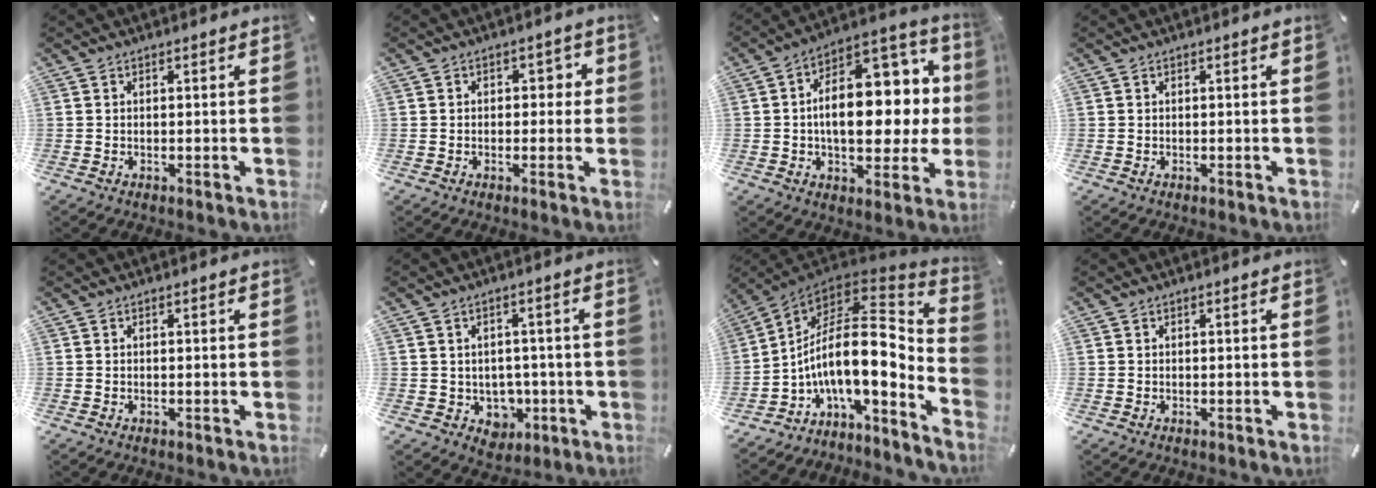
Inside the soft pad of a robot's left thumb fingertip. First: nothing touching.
{"total": 3.1, "force": [-0.2, 2.4, 1.9], "torque": [-0.016, 0.003, -0.015]}
{"total": 19.7, "force": [2.1, 11.8, 15.7], "torque": [-0.222, -0.019, 0.040]}
{"total": 0.0}
{"total": 0.0}
{"total": 6.3, "force": [-0.3, 5.9, 2.2], "torque": [-0.016, -0.007, 0.001]}
{"total": 18.8, "force": [1.3, 8.9, 16.5], "torque": [-0.312, -0.055, 0.010]}
{"total": 0.0}